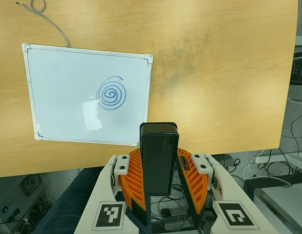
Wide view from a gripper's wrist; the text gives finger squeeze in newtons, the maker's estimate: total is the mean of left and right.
{"total": 5.0, "left": 4.5, "right": 5.6}